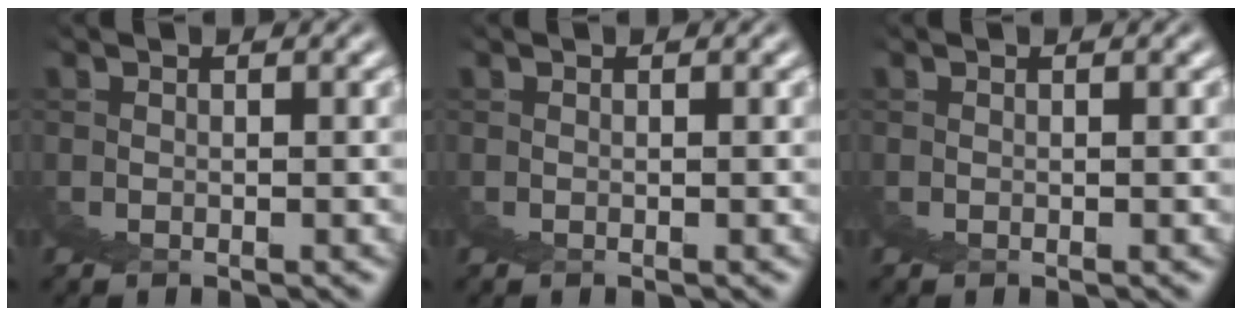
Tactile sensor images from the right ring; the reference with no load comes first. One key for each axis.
{"total": 0.0}
{"total": 0.0}